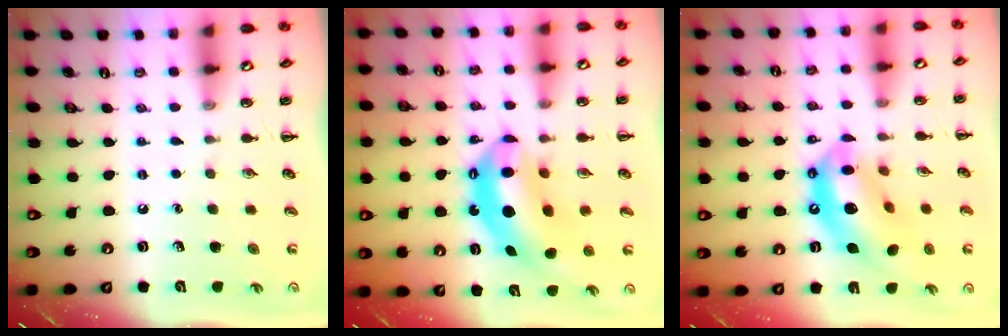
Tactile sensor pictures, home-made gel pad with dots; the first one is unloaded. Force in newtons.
{"total": 13.6, "press": 13.1, "slide": 3.7}
{"total": 16.3, "press": 15.7, "slide": 4.3}